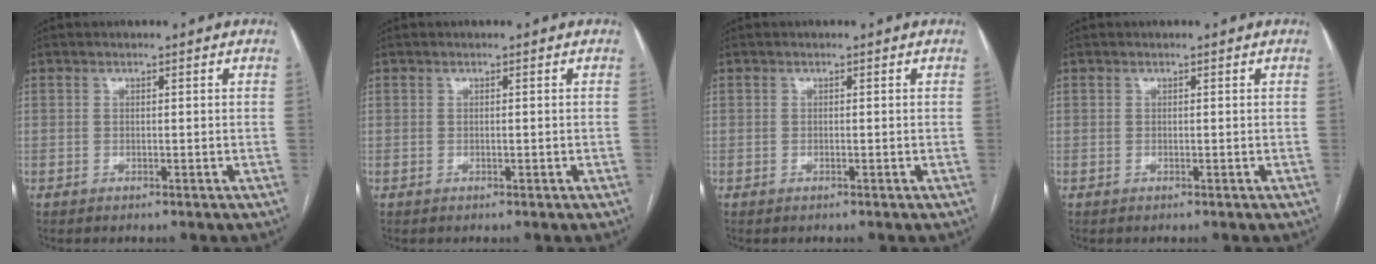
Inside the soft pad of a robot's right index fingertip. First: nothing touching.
{"total": 0.0}
{"total": 0.0}
{"total": 0.0}